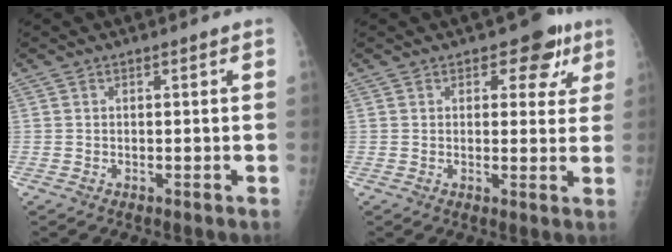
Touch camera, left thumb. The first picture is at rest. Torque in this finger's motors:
{"motor_torque": [-0.03, 0.21, 0.06, -0.01, -0.07]}